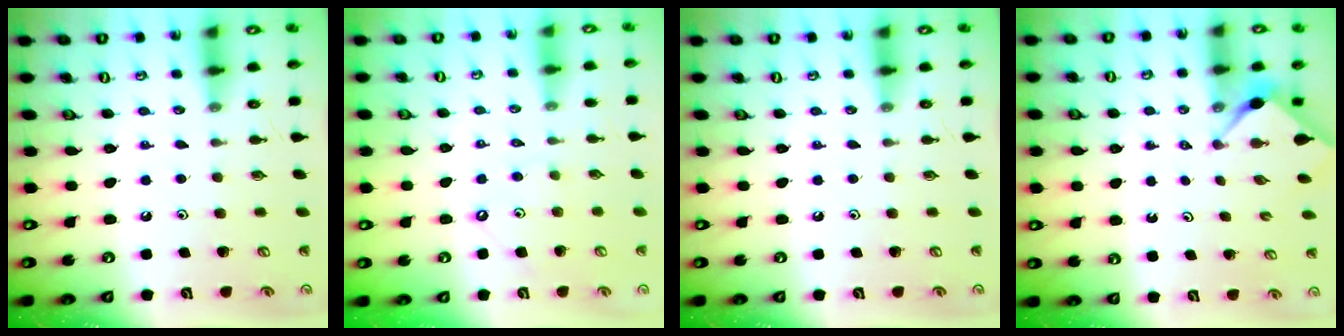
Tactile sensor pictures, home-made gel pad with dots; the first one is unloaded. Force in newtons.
{"total": 1.7, "press": 1.6, "slide": 0.3}
{"total": 0.0}
{"total": 2.9, "press": 2.9, "slide": 0.4}